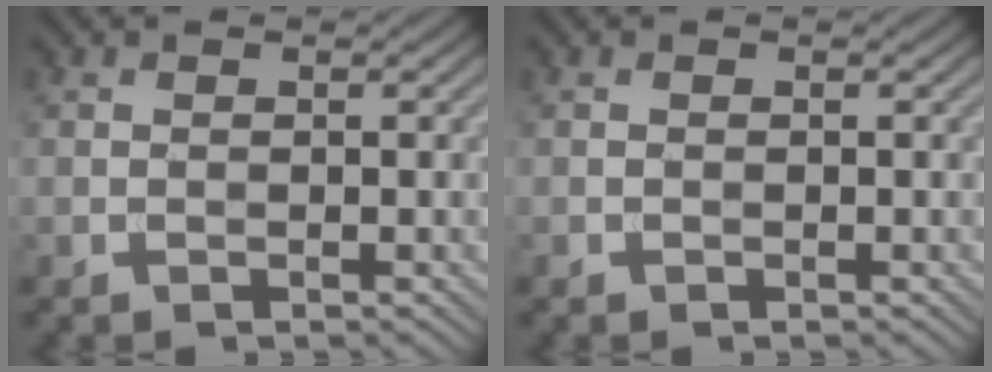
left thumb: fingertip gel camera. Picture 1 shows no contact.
{"total": 0.0}